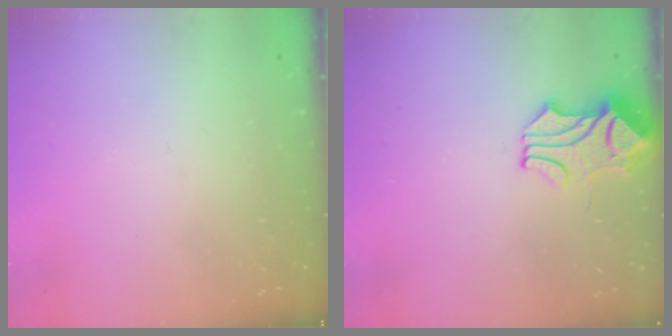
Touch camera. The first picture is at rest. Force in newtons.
{"total": 2.2, "press": 2.0, "slide": 0.7}